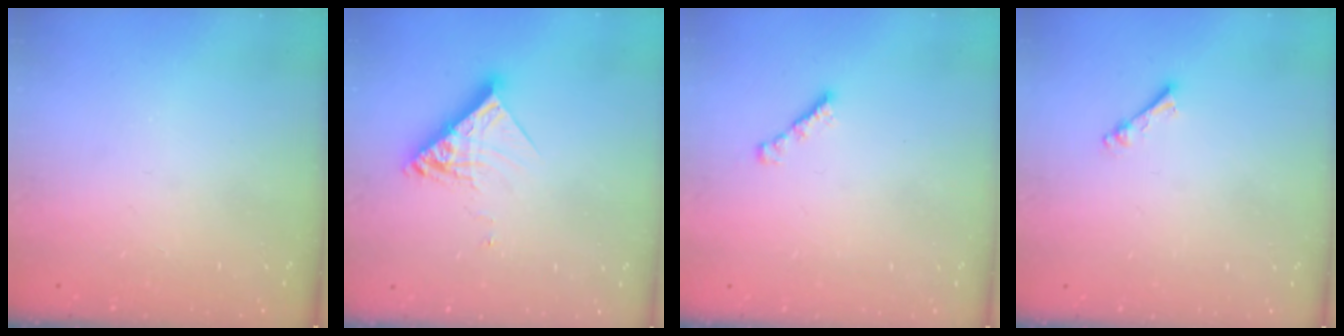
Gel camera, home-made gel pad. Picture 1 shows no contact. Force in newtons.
{"total": 12.0, "press": 11.9, "slide": 0.2}
{"total": 1.9, "press": 1.9, "slide": 0.5}
{"total": 2.5, "press": 2.4, "slide": 0.5}